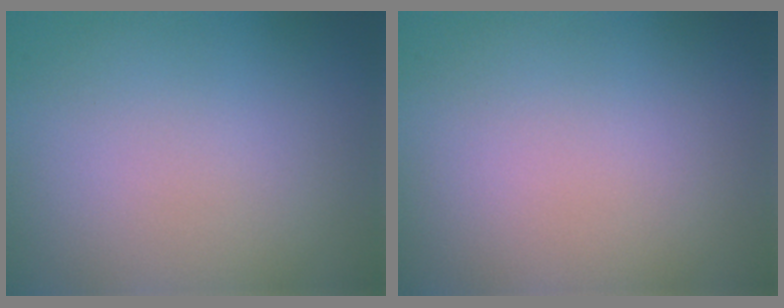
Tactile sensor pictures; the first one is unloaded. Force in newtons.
{"total": 0.0}